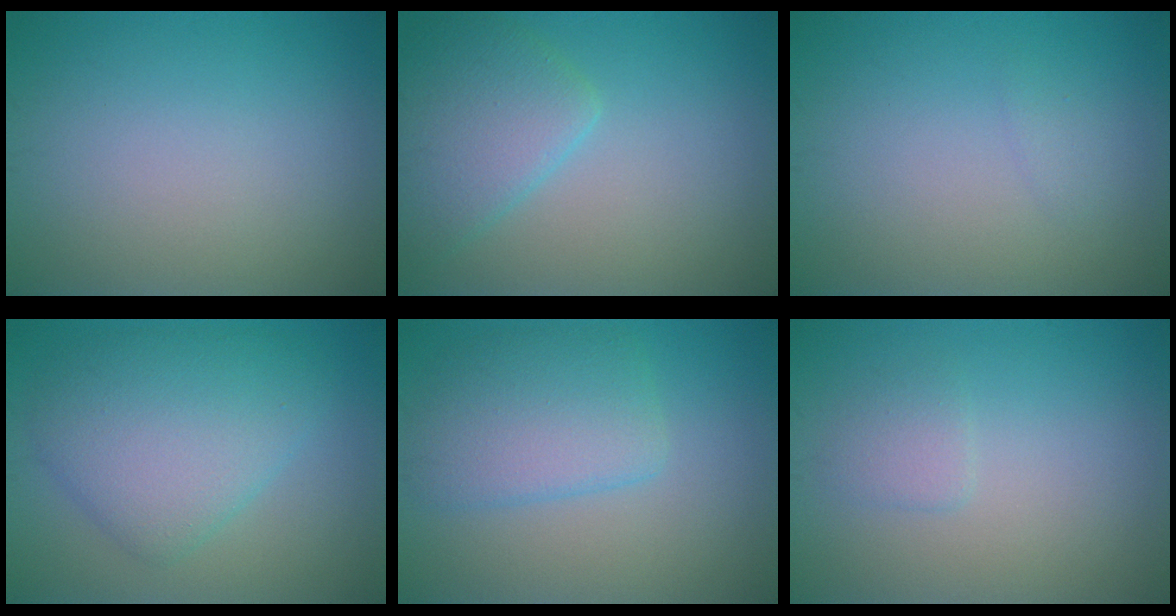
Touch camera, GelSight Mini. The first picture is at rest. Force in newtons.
{"total": 4.6, "press": 4.6, "slide": 0.3}
{"total": 0.6, "press": 0.6, "slide": 0.0}
{"total": 6.3, "press": 6.3, "slide": 0.1}
{"total": 4.6, "press": 4.6, "slide": 0.2}
{"total": 1.4, "press": 1.3, "slide": 0.3}